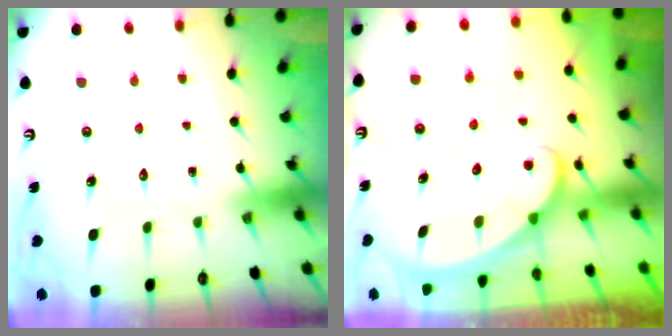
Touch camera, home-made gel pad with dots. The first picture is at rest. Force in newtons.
{"total": 2.5, "press": 2.5, "slide": 0.3}